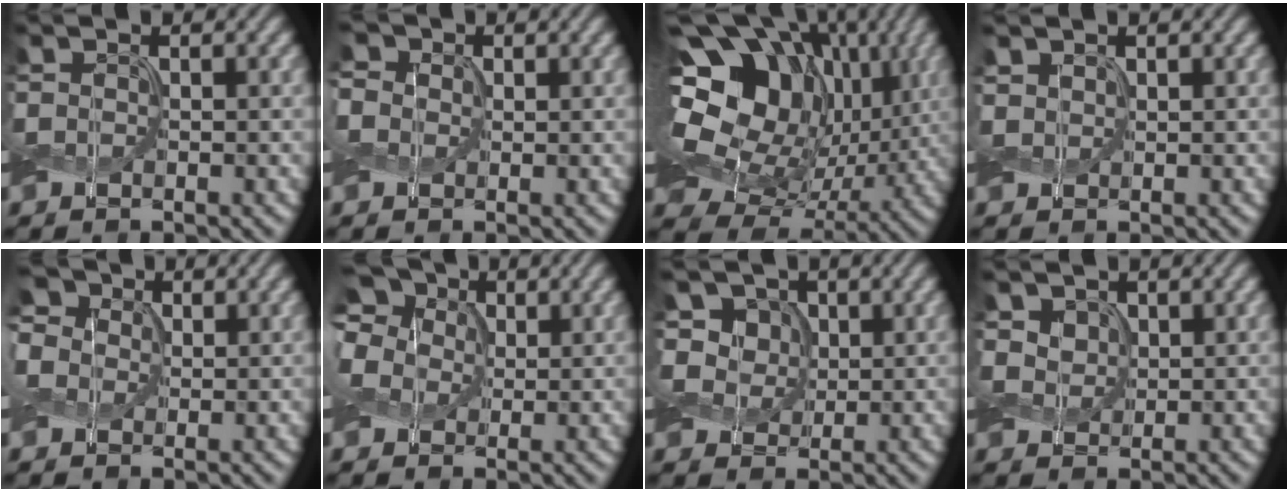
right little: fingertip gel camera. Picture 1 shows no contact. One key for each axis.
{"total": 5.1, "fx": 2.2, "fy": 4.0, "fz": 2.4, "tx": -0.066, "ty": 0.021, "tz": 0.012}
{"total": 19.3, "fx": 5.1, "fy": 14.5, "fz": 11.7, "tx": -0.251, "ty": 0.042, "tz": 0.100}
{"total": 0.9, "fx": 0.7, "fy": 0.5, "fz": 0.2, "tx": -0.007, "ty": 0.000, "tz": 0.014}
{"total": 7.7, "fx": 3.1, "fy": 5.9, "fz": 3.9, "tx": -0.083, "ty": 0.031, "tz": 0.023}
{"total": 10.0, "fx": 4.4, "fy": 7.2, "fz": 5.4, "tx": -0.106, "ty": 0.040, "tz": 0.043}
{"total": 5.9, "fx": 2.5, "fy": 4.6, "fz": 2.6, "tx": -0.061, "ty": 0.006, "tz": 0.035}
{"total": 2.1, "fx": 1.0, "fy": 1.6, "fz": 0.8, "tx": -0.026, "ty": -0.008, "tz": 0.028}